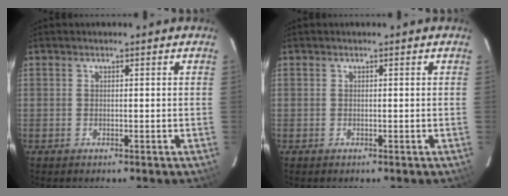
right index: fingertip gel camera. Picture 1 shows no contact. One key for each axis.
{"total": 0.0}